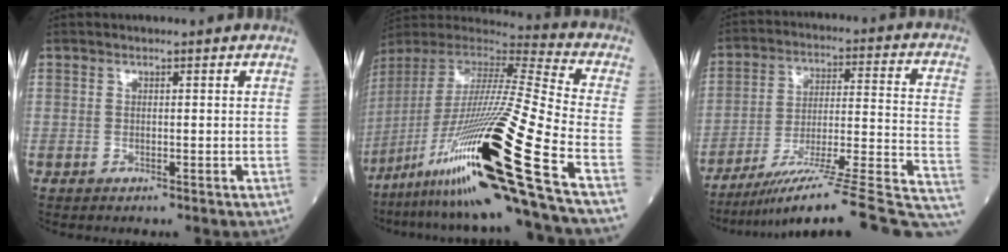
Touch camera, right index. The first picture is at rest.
{"total": 31.0, "force": [-14.8, -0.6, 27.2], "torque": [-0.505, -0.050, -0.271]}
{"total": 25.3, "force": [-20.9, 0.3, 14.2], "torque": [-0.125, 0.001, -0.308]}